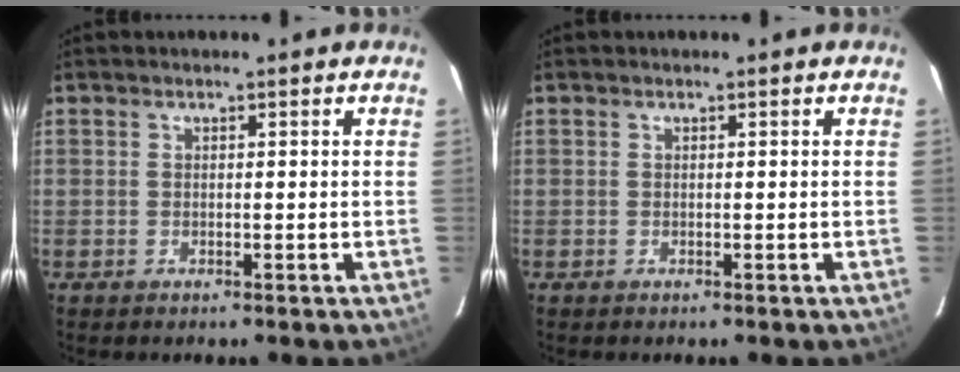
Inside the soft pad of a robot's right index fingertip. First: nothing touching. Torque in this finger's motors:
{"motor_torque": [0.00, 0.00, 0.01, 0.00]}